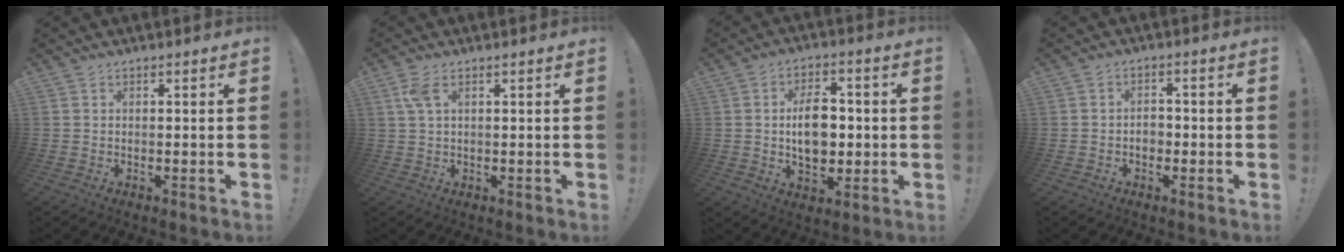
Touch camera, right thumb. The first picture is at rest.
{"total": 3.8, "force": [1.6, 1.5, 3.1], "torque": [-0.059, 0.001, 0.029]}
{"total": 11.5, "force": [-0.1, 7.8, 8.4], "torque": [-0.144, 0.004, -0.004]}
{"total": 3.4, "force": [-1.3, 2.4, 1.9], "torque": [-0.027, 0.002, -0.025]}